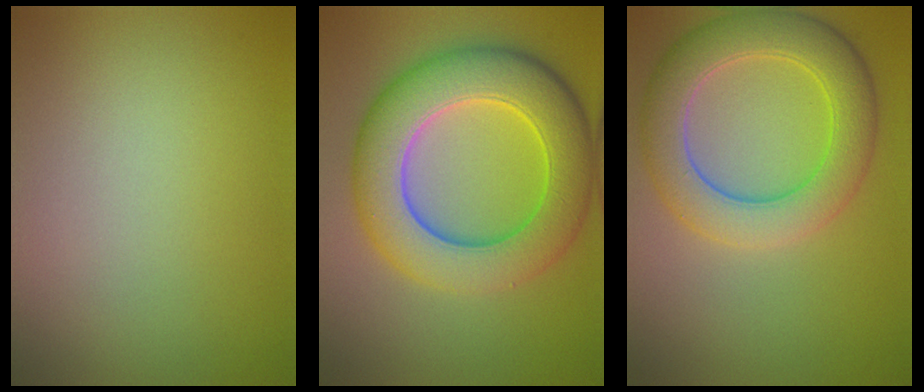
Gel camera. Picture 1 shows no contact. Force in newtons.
{"total": 9.7, "press": 9.7, "slide": 0.4}
{"total": 6.6, "press": 6.5, "slide": 0.5}